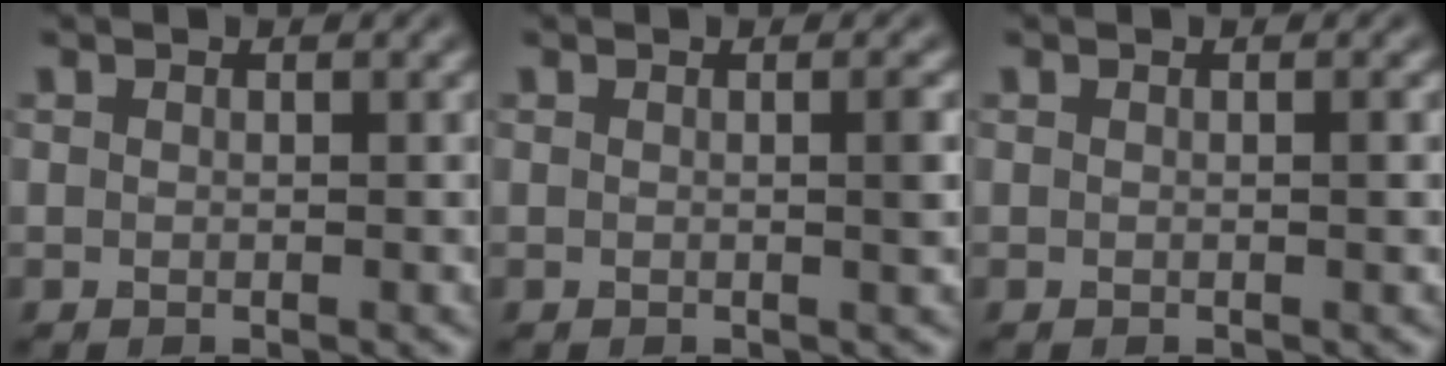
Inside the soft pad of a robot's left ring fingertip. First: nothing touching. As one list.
[{"total": 1.3, "force": [0.0, 0.2, 1.3], "torque": [-0.015, 0.001, -0.004]}, {"total": 0.6, "force": [0.0, 0.1, 0.6], "torque": [-0.008, 0.002, -0.001]}]